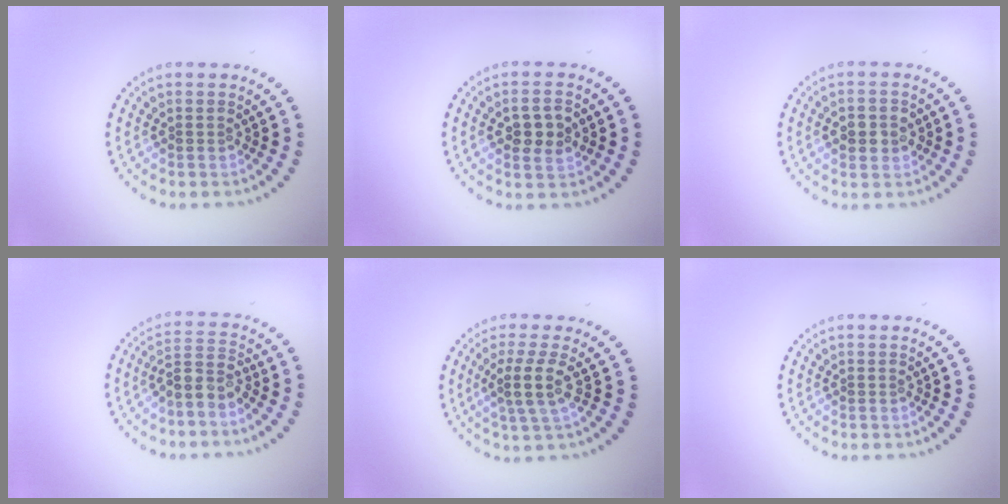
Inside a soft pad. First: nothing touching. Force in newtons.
{"total": 2.9, "press": 2.9, "slide": 0.1}
{"total": 2.5, "press": 2.4, "slide": 0.4}
{"total": 2.7, "press": 2.2, "slide": 1.6}
{"total": 2.9, "press": 2.2, "slide": 1.8}
{"total": 0.0}